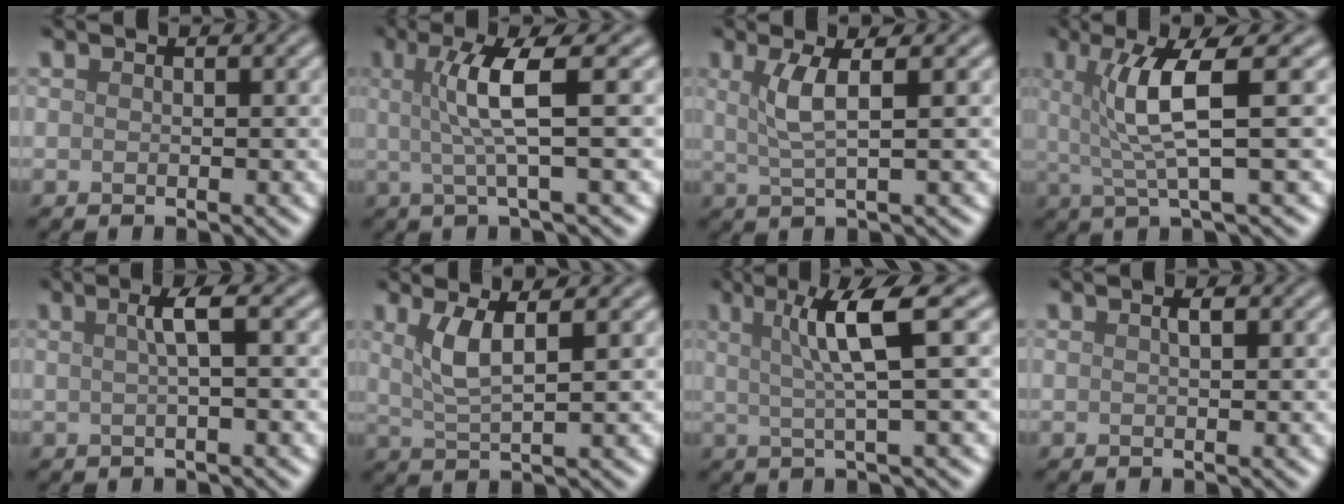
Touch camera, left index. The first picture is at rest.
{"total": 5.0, "force": [0.8, 0.7, 4.9], "torque": [-0.089, 0.003, 0.016]}
{"total": 3.4, "force": [1.0, 0.7, 3.2], "torque": [-0.060, 0.001, 0.021]}
{"total": 5.8, "force": [1.1, 0.9, 5.6], "torque": [-0.106, 0.001, 0.022]}
{"total": 2.7, "force": [0.4, 0.6, 2.6], "torque": [-0.041, 0.009, 0.002]}
{"total": 3.3, "force": [1.3, 0.7, 3.0], "torque": [-0.060, -0.002, 0.029]}
{"total": 5.2, "force": [1.4, 0.5, 5.0], "torque": [-0.086, 0.003, 0.025]}
{"total": 0.7, "force": [0.2, 0.2, 0.7], "torque": [-0.011, 0.004, 0.004]}